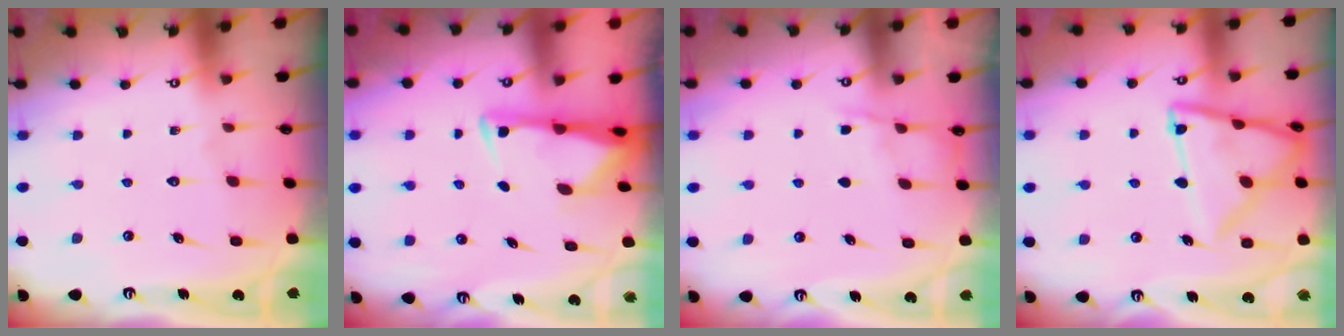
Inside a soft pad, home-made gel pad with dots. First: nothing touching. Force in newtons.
{"total": 3.1, "press": 3.0, "slide": 0.5}
{"total": 3.2, "press": 3.2, "slide": 0.5}
{"total": 13.6, "press": 13.6, "slide": 1.1}